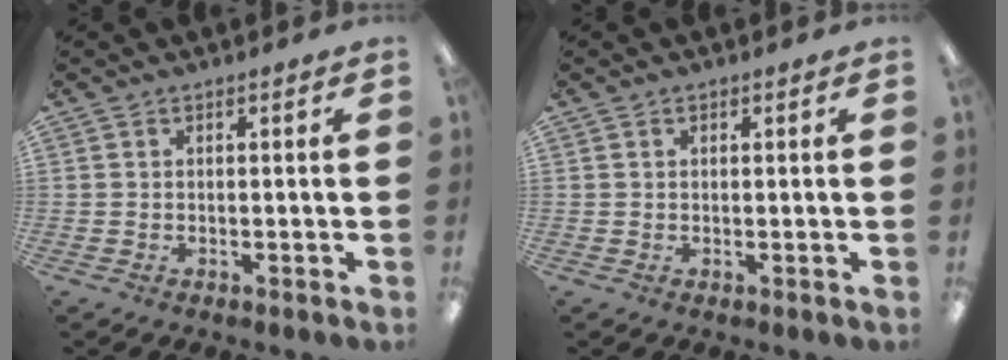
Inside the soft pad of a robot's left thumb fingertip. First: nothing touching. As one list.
[{"total": 0.6, "force": [0.4, 0.4, 0.3], "torque": [-0.005, 0.004, 0.006]}]